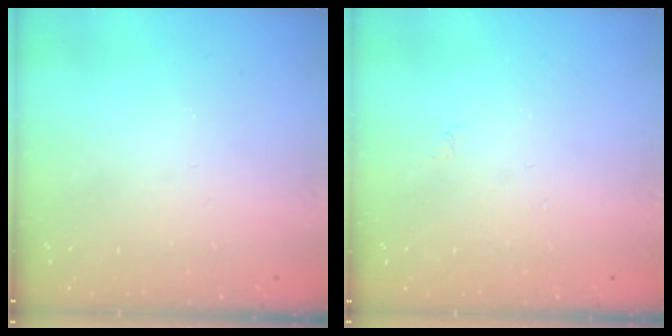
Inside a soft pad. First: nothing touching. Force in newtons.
{"total": 3.4, "press": 3.3, "slide": 0.5}